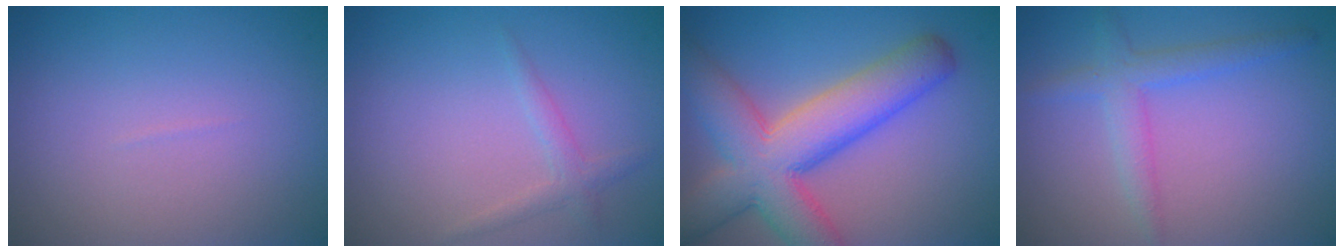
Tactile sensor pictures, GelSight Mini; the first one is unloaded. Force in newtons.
{"total": 1.5, "press": 1.5, "slide": 0.1}
{"total": 9.9, "press": 9.9, "slide": 0.4}
{"total": 2.8, "press": 2.8, "slide": 0.2}